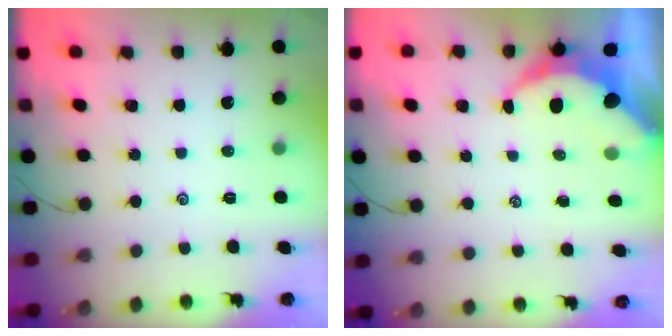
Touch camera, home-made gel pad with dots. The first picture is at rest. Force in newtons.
{"total": 6.8, "press": 6.7, "slide": 0.9}